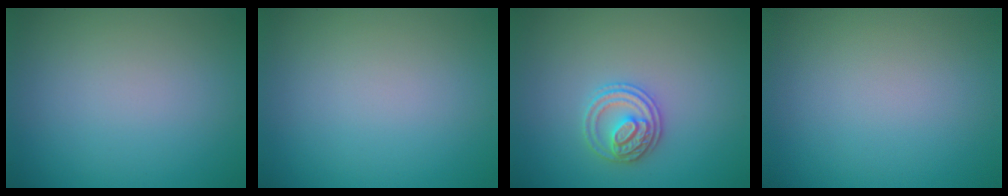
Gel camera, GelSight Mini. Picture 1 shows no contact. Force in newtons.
{"total": 0.0}
{"total": 2.7, "press": 2.7, "slide": 0.6}
{"total": 0.0}